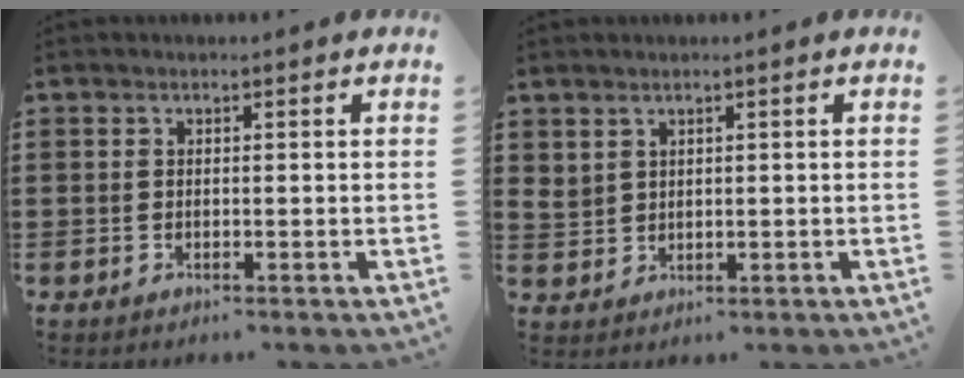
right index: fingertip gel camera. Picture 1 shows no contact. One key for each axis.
{"total": 2.1, "fx": 1.5, "fy": 1.3, "fz": 0.5, "tx": -0.015, "ty": 0.005, "tz": 0.029}